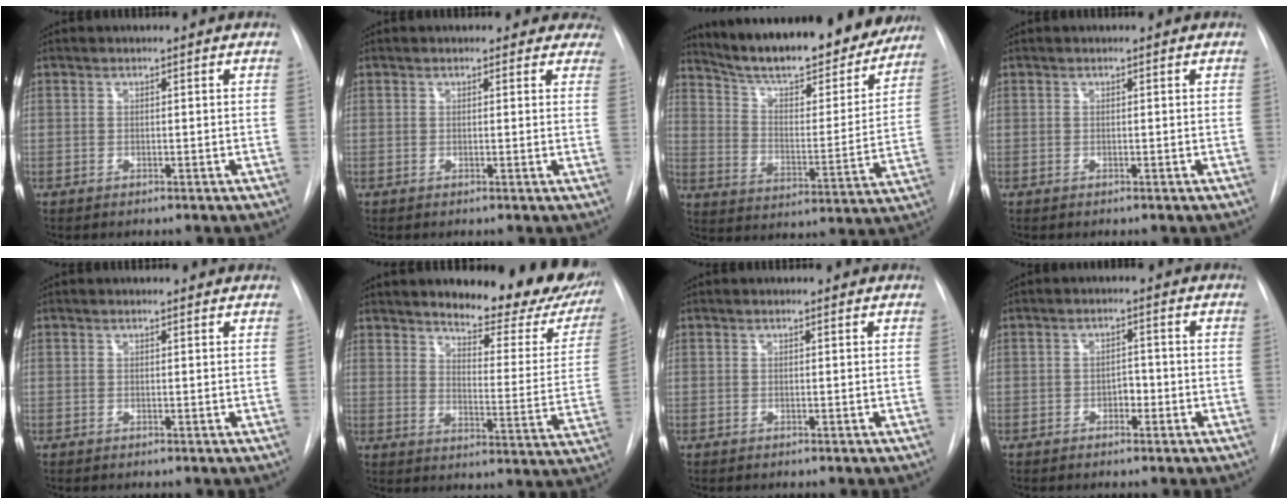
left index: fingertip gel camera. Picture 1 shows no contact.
{"total": 5.5, "force": [4.8, 2.5, 0.3], "torque": [0.032, -0.009, 0.026]}
{"total": 24.5, "force": [21.7, 5.1, 10.1], "torque": [-0.160, -0.022, 0.303]}
{"total": 0.0}
{"total": 3.0, "force": [2.8, 0.8, 0.7], "torque": [-0.014, 0.018, 0.026]}
{"total": 19.9, "force": [16.9, 5.3, 9.0], "torque": [-0.098, -0.054, 0.195]}
{"total": 1.0, "force": [1.0, 0.2, 0.2], "torque": [-0.009, 0.010, 0.010]}
{"total": 2.1, "force": [-0.9, 1.3, 1.4], "torque": [-0.014, 0.007, -0.014]}